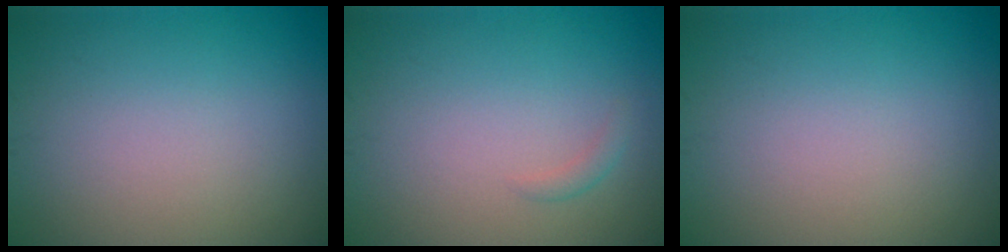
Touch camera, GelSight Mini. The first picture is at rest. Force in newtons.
{"total": 0.8, "press": 0.8, "slide": 0.1}
{"total": 0.0}